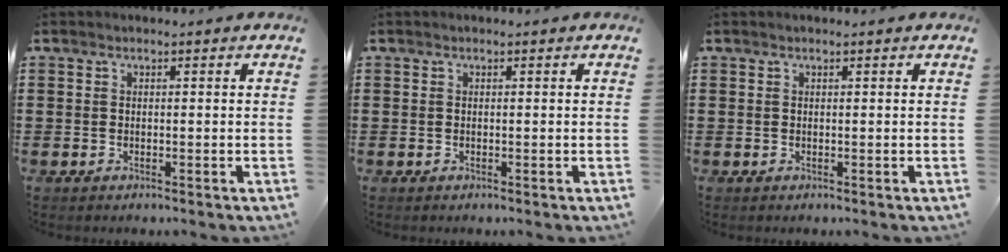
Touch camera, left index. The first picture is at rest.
{"total": 0.0}
{"total": 0.0}